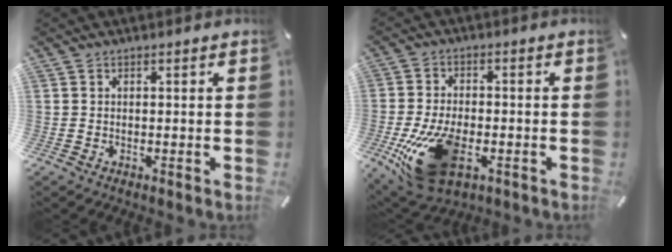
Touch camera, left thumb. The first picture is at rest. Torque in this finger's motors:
{"motor_torque": [1.29, 3.32, 0.87, 0.26, 0.33]}